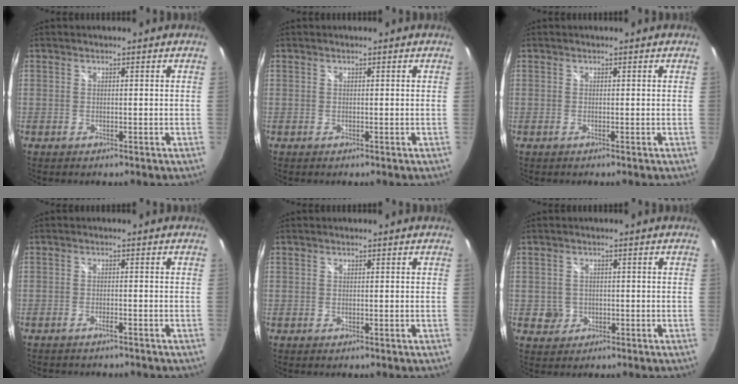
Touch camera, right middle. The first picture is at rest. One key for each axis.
{"total": 0.0}
{"total": 0.0}
{"total": 3.2, "fx": -2.8, "fy": 1.0, "fz": 1.2, "tx": -0.033, "ty": -0.007, "tz": -0.045}
{"total": 0.0}
{"total": 2.6, "fx": -0.4, "fy": 2.5, "fz": 0.4, "tx": -0.010, "ty": 0.002, "tz": -0.004}